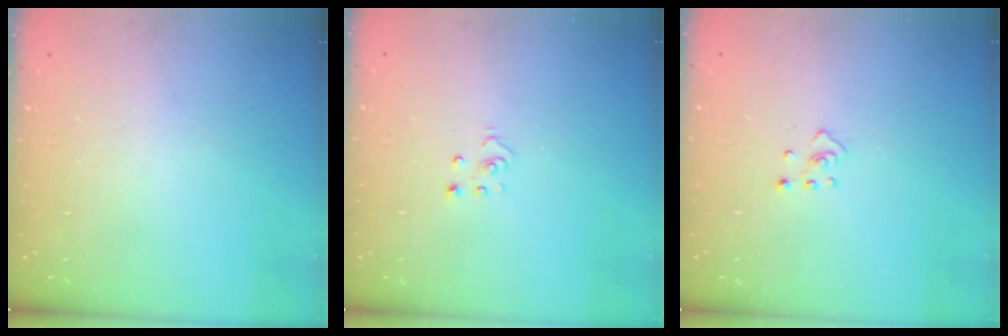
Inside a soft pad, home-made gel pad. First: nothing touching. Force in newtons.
{"total": 2.8, "press": 2.8, "slide": 0.3}
{"total": 2.4, "press": 2.3, "slide": 0.4}